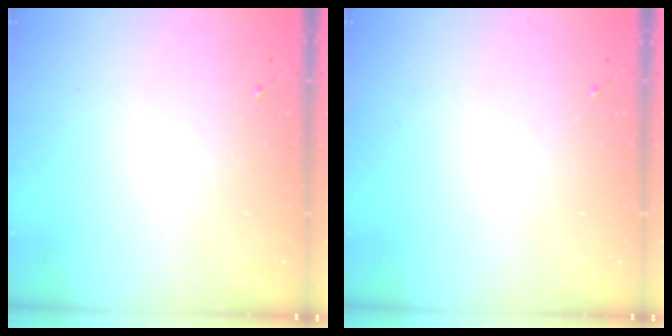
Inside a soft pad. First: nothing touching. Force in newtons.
{"total": 0.0}